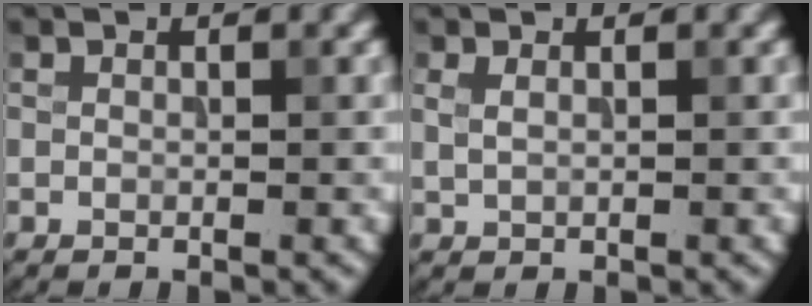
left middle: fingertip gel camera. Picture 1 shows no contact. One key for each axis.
{"total": 1.1, "fx": 0.5, "fy": 0.6, "fz": 0.8, "tx": -0.020, "ty": -0.001, "tz": 0.013}